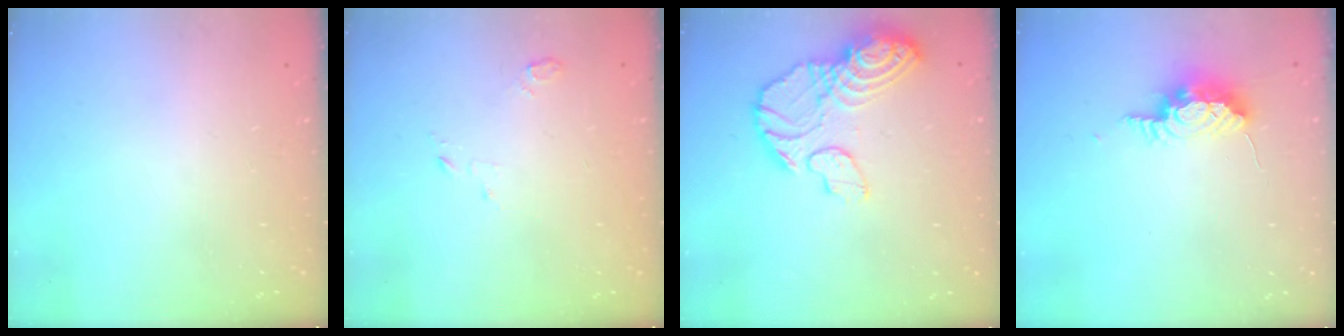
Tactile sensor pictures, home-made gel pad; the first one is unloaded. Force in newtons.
{"total": 2.8, "press": 2.8, "slide": 0.3}
{"total": 15.8, "press": 15.6, "slide": 1.9}
{"total": 8.6, "press": 8.3, "slide": 2.4}